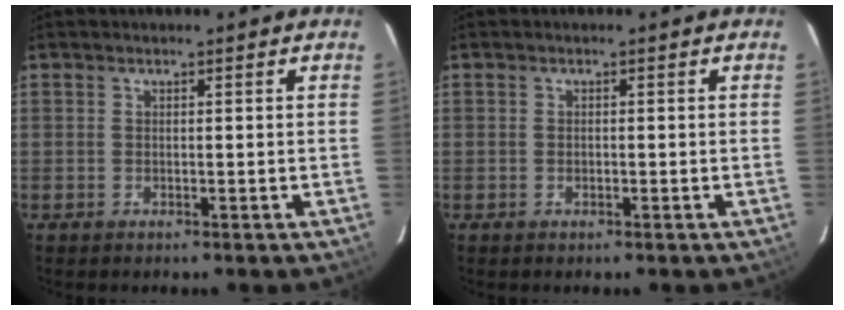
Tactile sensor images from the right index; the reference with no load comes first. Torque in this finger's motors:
{"motor_torque": [-0.12, 0.00, -0.04, 0.00]}